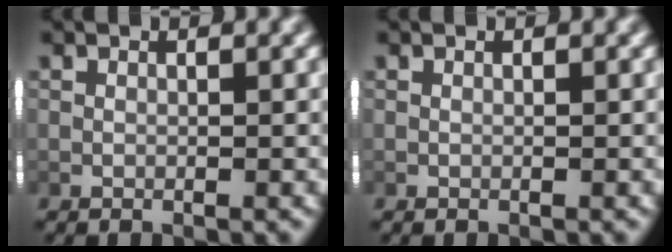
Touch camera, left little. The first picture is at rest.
{"total": 0.0}